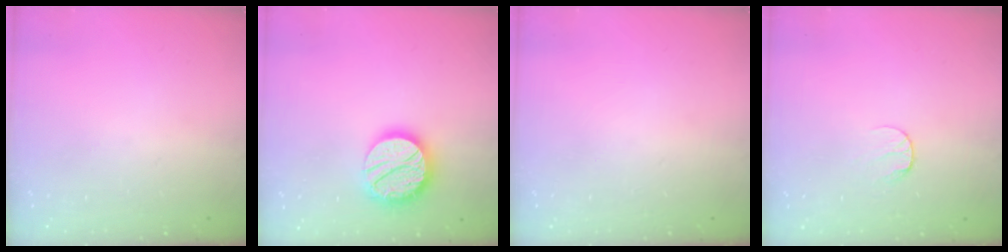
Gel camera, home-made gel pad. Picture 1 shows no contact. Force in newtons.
{"total": 17.8, "press": 17.7, "slide": 1.4}
{"total": 0.0}
{"total": 6.1, "press": 6.1, "slide": 0.6}